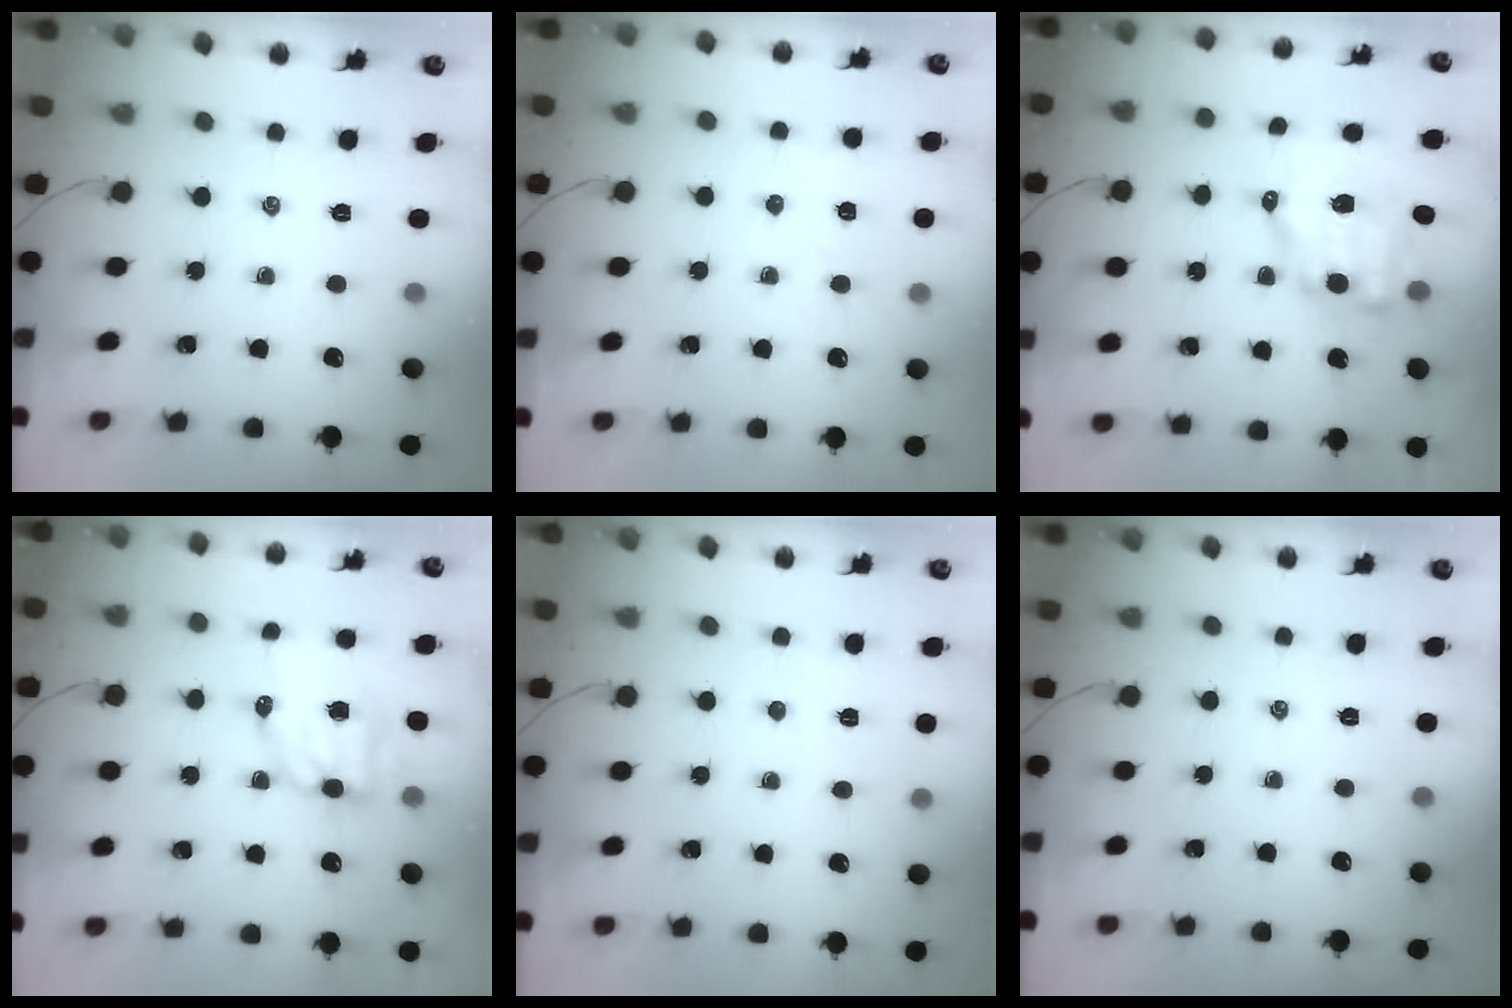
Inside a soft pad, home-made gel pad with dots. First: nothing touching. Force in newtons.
{"total": 2.4, "press": 2.3, "slide": 0.6}
{"total": 9.9, "press": 9.6, "slide": 2.1}
{"total": 8.5, "press": 8.3, "slide": 1.7}
{"total": 2.6, "press": 2.4, "slide": 0.8}
{"total": 0.0}